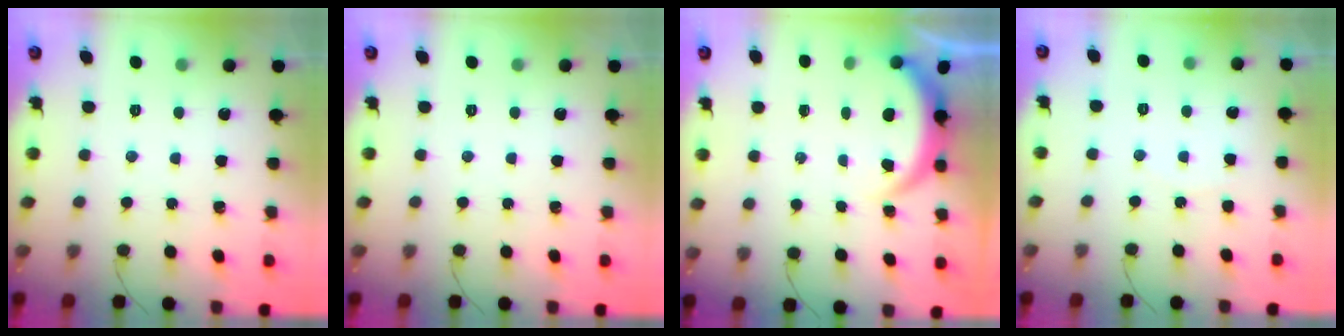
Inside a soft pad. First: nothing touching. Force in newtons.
{"total": 0.0}
{"total": 3.8, "press": 3.8, "slide": 0.4}
{"total": 3.7, "press": 3.7, "slide": 0.3}